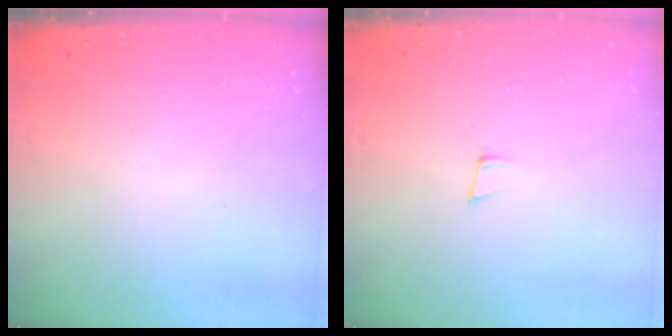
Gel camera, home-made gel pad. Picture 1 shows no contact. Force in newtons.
{"total": 6.7, "press": 5.8, "slide": 3.2}